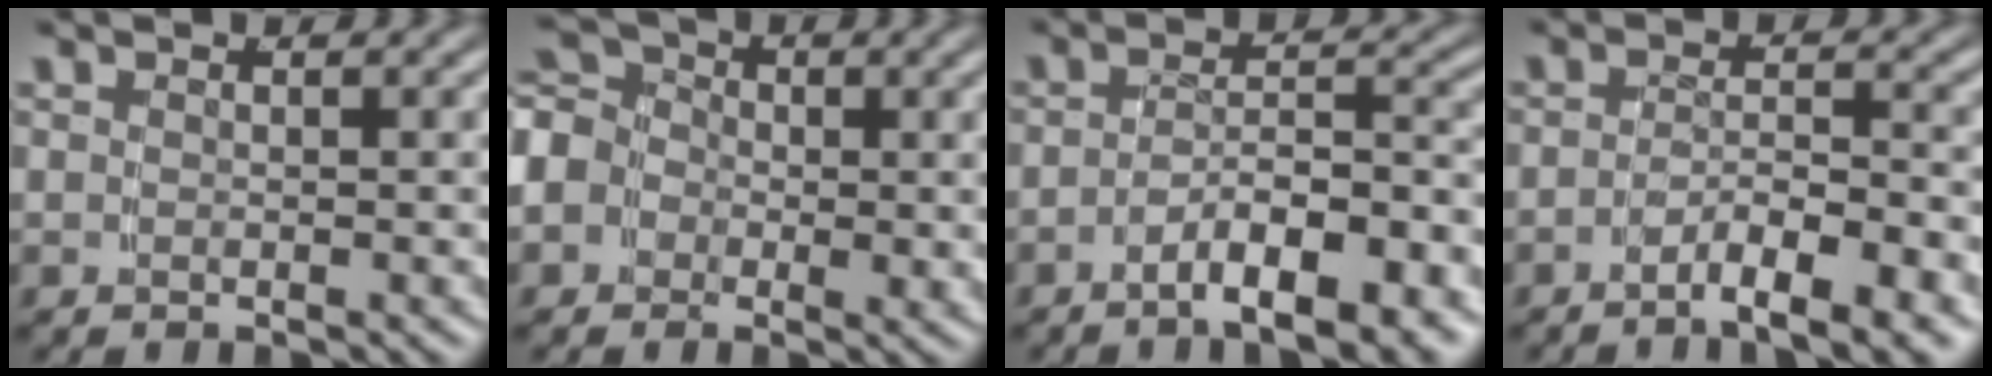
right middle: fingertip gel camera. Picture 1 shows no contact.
{"total": 6.8, "force": [-0.1, 6.0, 3.3], "torque": [-0.071, -0.010, -0.009]}
{"total": 6.5, "force": [-5.0, 1.6, 3.8], "torque": [-0.041, -0.007, -0.075]}
{"total": 4.6, "force": [-3.6, 0.6, 2.9], "torque": [-0.038, -0.010, -0.057]}